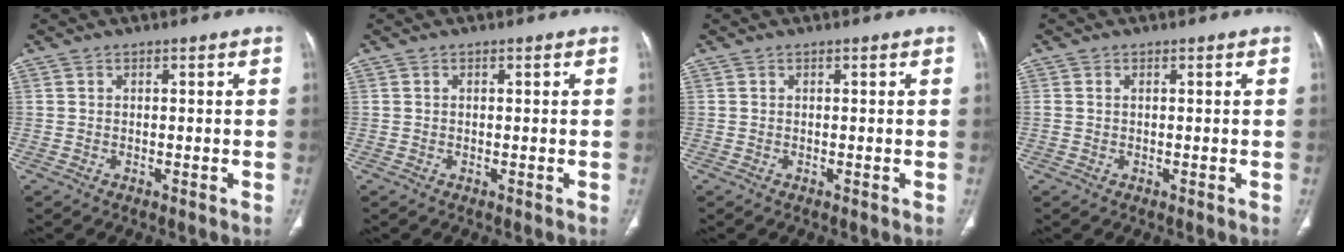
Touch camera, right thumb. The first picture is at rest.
{"total": 0.0}
{"total": 0.0}
{"total": 0.7, "force": [0.1, 0.5, 0.5], "torque": [-0.015, 0.004, 0.006]}